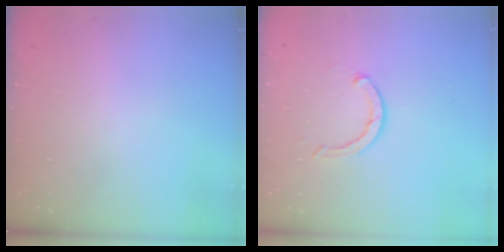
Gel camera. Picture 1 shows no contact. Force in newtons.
{"total": 2.6, "press": 2.5, "slide": 0.4}